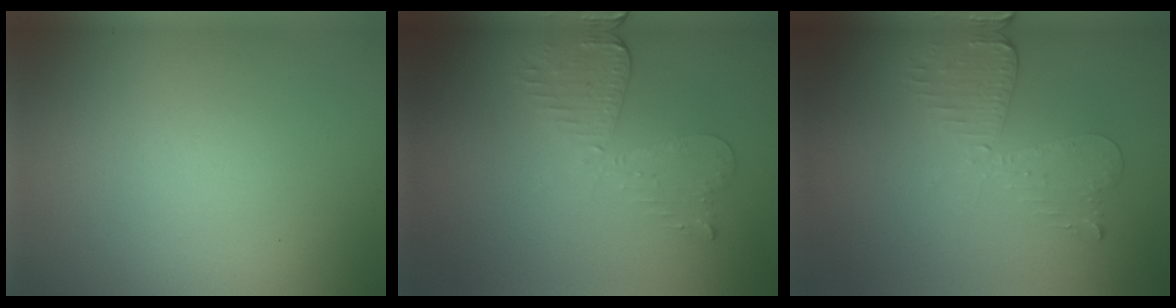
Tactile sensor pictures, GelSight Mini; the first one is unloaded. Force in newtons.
{"total": 3.0, "press": 2.6, "slide": 1.5}
{"total": 2.9, "press": 2.5, "slide": 1.5}